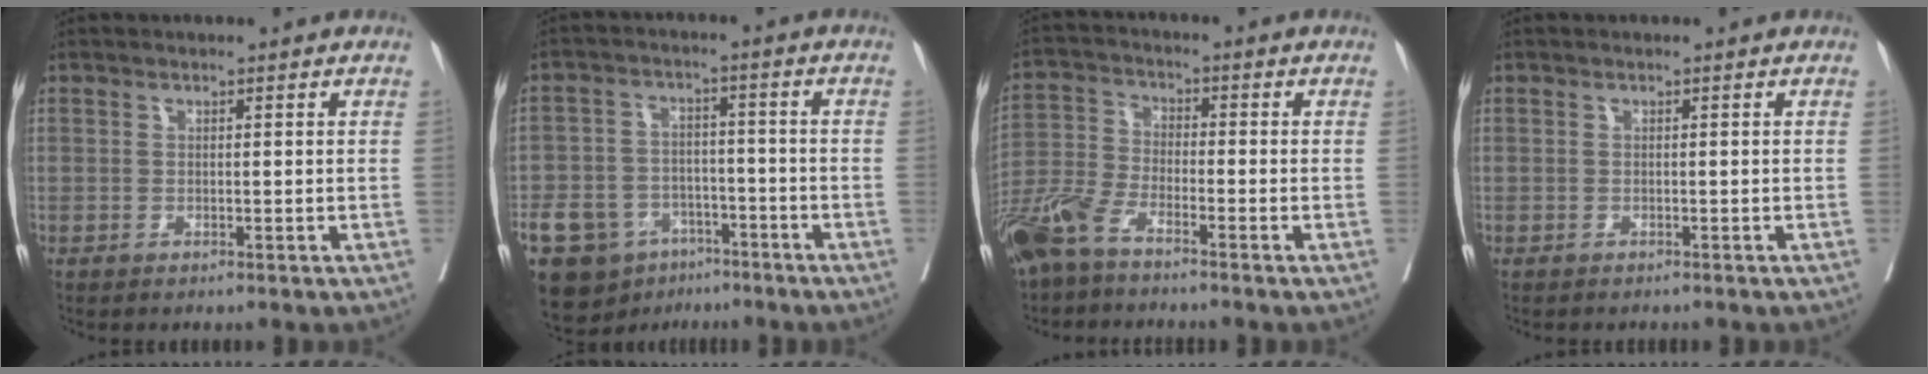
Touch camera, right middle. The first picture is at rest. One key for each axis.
{"total": 16.7, "fx": -9.9, "fy": 11.3, "fz": 7.3, "tx": -0.180, "ty": 0.009, "tz": -0.152}
{"total": 8.2, "fx": -6.2, "fy": 1.7, "fz": 5.0, "tx": -0.121, "ty": -0.020, "tz": -0.134}
{"total": 1.3, "fx": -1.2, "fy": 0.3, "fz": 0.4, "tx": -0.017, "ty": -0.005, "tz": -0.017}